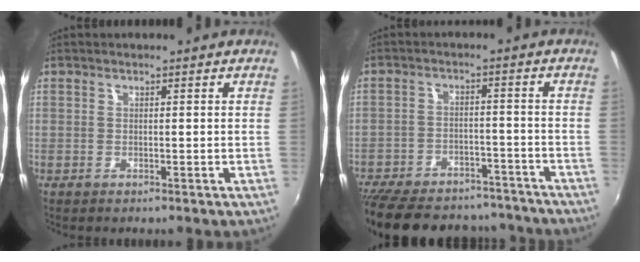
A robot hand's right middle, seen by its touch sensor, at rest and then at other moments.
{"total": 23.8, "force": [-19.9, 9.6, 8.8], "torque": [-0.205, 0.020, -0.268]}